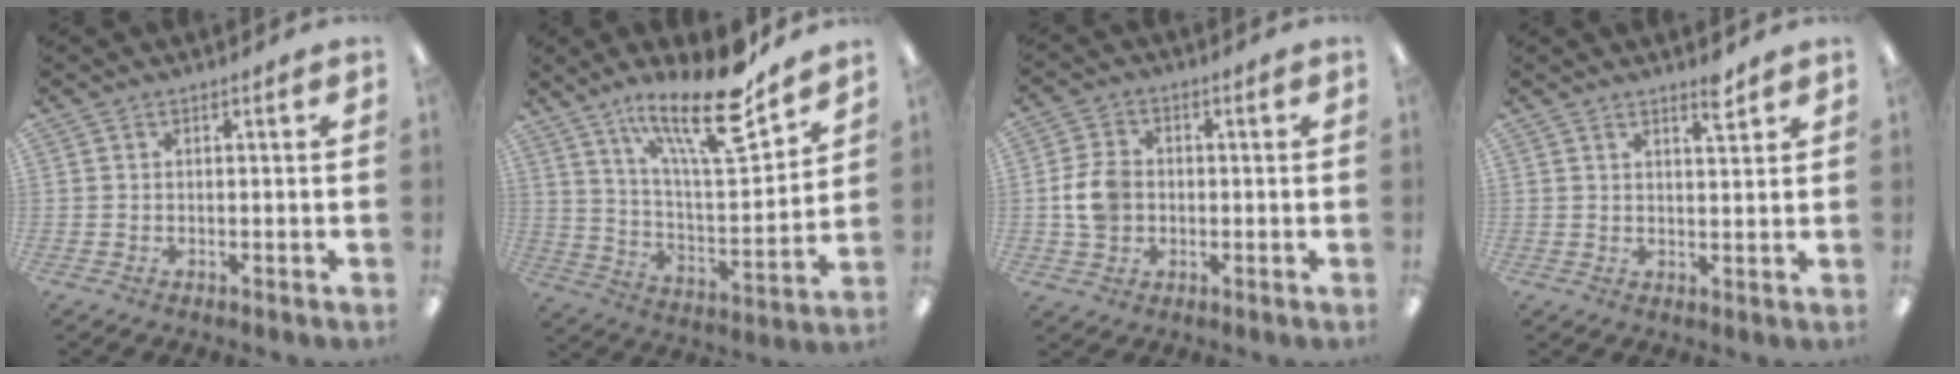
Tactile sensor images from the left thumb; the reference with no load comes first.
{"total": 21.3, "force": [14.9, 5.5, 14.2], "torque": [-0.239, -0.090, 0.243]}
{"total": 7.5, "force": [-0.4, 6.0, 4.5], "torque": [-0.096, 0.009, -0.007]}
{"total": 3.9, "force": [3.2, 0.8, 2.1], "torque": [-0.023, -0.019, 0.051]}